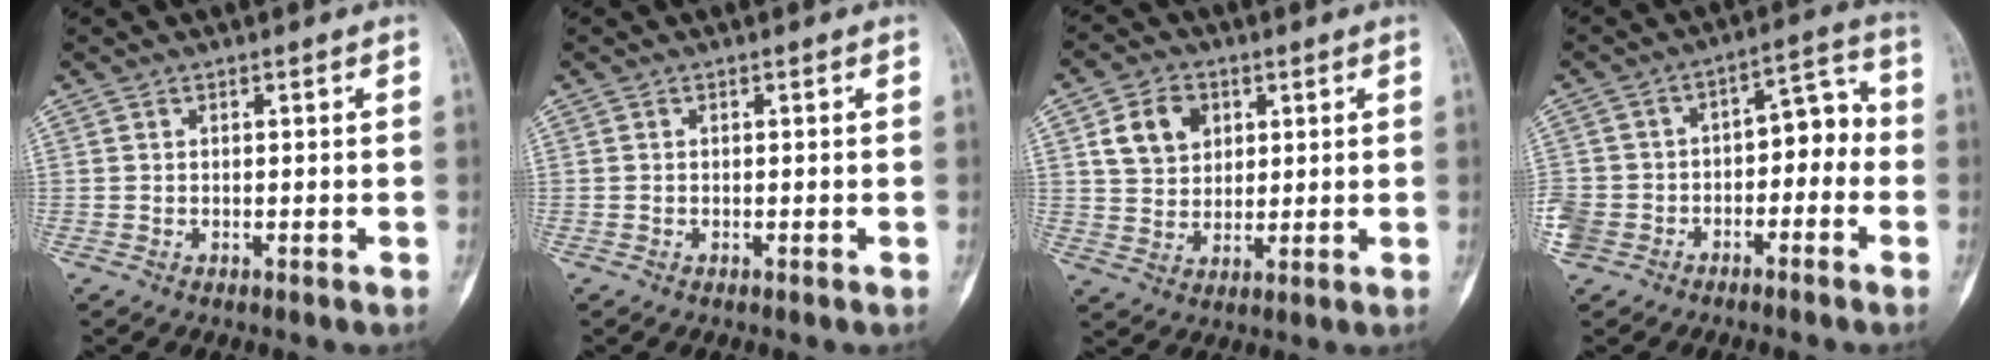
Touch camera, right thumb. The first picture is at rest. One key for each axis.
{"total": 0.0}
{"total": 8.5, "fx": 3.0, "fy": 6.7, "fz": 4.3, "tx": -0.048, "ty": -0.006, "tz": 0.056}
{"total": 12.9, "fx": -4.2, "fy": 9.4, "fz": 7.8, "tx": -0.103, "ty": 0.073, "tz": -0.073}